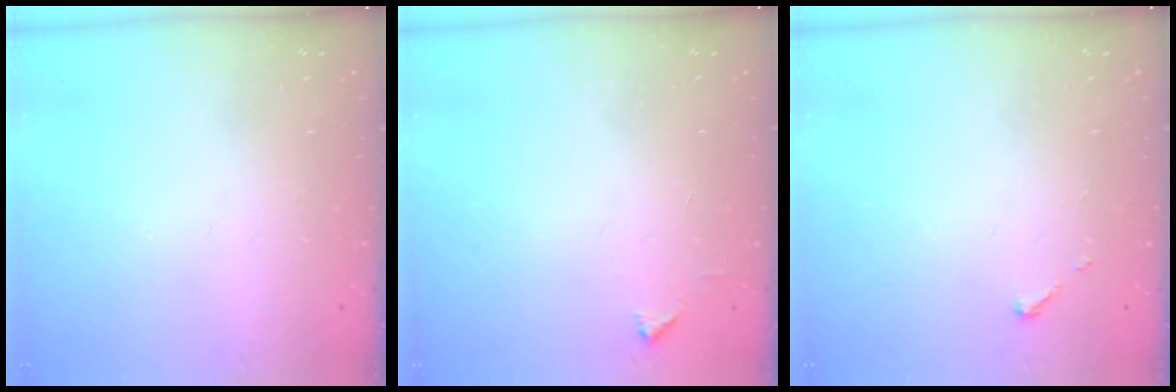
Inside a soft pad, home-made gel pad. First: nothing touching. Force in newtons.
{"total": 2.1, "press": 2.1, "slide": 0.3}
{"total": 2.6, "press": 2.6, "slide": 0.3}